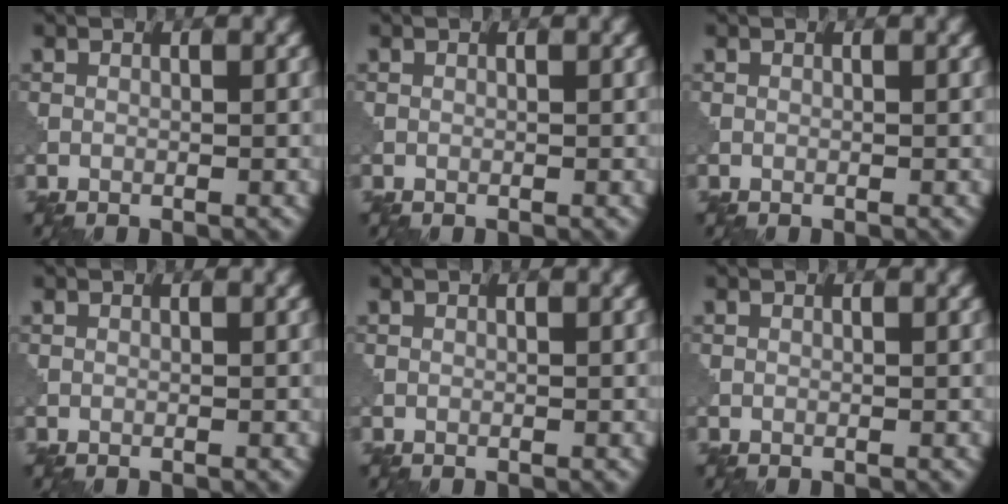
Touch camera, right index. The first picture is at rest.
{"total": 0.0}
{"total": 0.0}
{"total": 0.0}
{"total": 0.0}
{"total": 0.0}